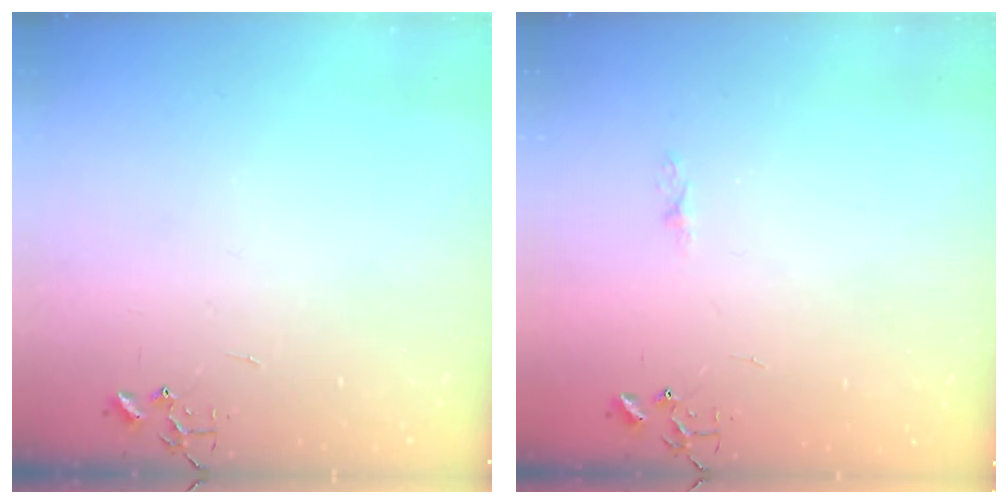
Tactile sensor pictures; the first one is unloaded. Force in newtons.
{"total": 3.6, "press": 3.5, "slide": 0.5}